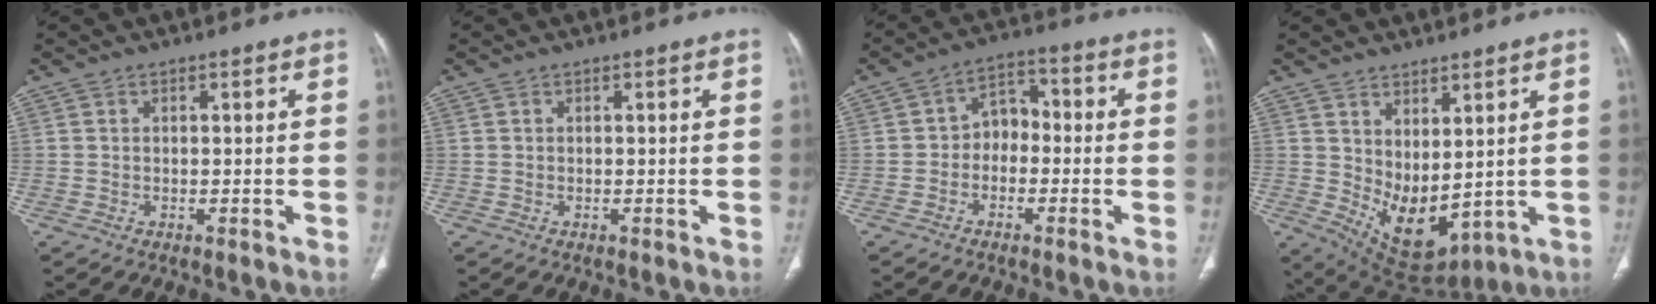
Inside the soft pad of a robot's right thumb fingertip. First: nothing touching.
{"total": 0.0}
{"total": 5.8, "force": [-1.2, 4.5, 3.6], "torque": [-0.030, 0.033, -0.037]}
{"total": 10.5, "force": [1.9, 5.7, 8.6], "torque": [-0.130, -0.031, 0.065]}